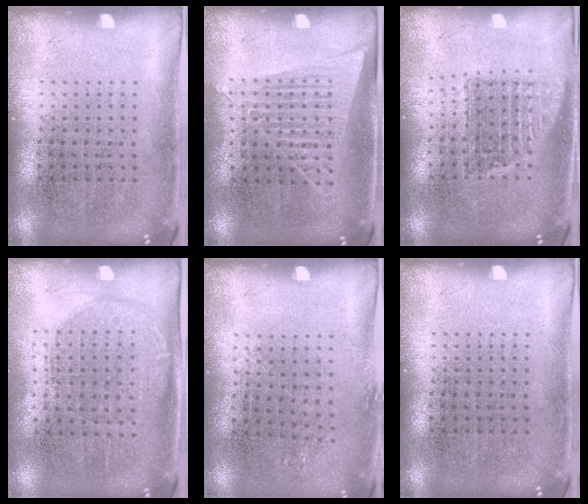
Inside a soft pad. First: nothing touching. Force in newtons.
{"total": 1.1, "press": 1.0, "slide": 0.5}
{"total": 1.4, "press": 1.1, "slide": 0.9}
{"total": 1.3, "press": 1.1, "slide": 0.6}
{"total": 0.8, "press": 0.7, "slide": 0.4}
{"total": 0.0}